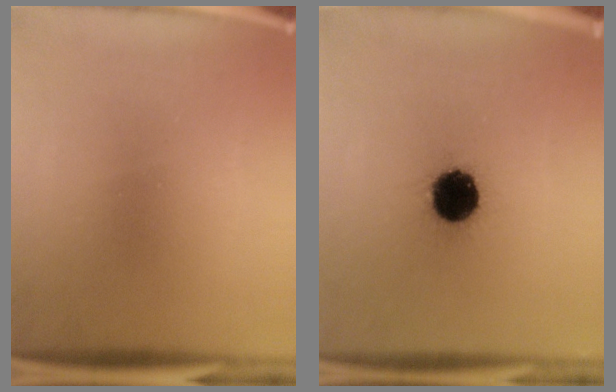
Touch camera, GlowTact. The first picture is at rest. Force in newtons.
{"total": 13.5}